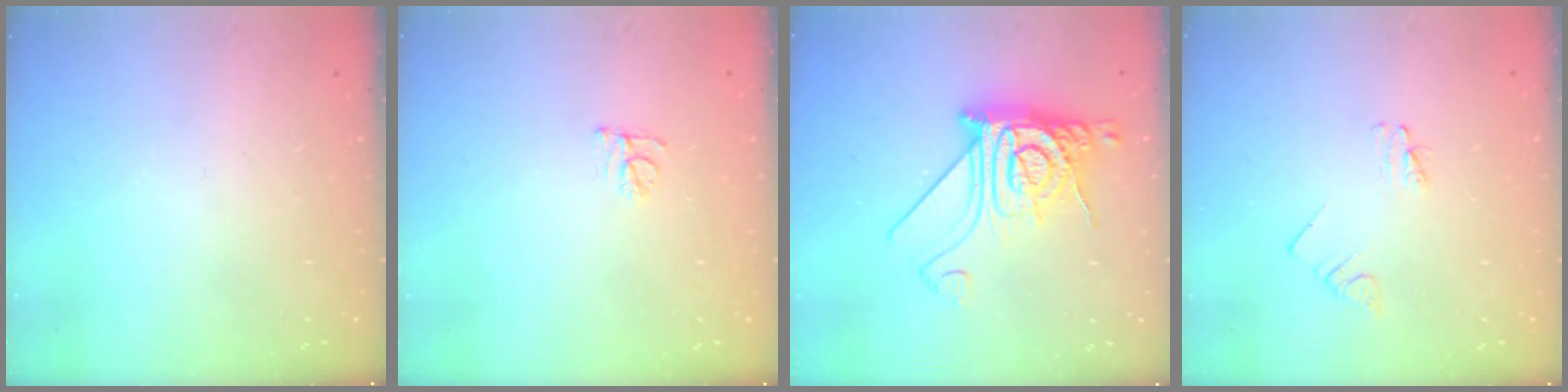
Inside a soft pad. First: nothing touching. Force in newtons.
{"total": 5.6, "press": 5.5, "slide": 0.6}
{"total": 20.3, "press": 20.2, "slide": 2.3}
{"total": 1.6, "press": 1.6, "slide": 0.2}